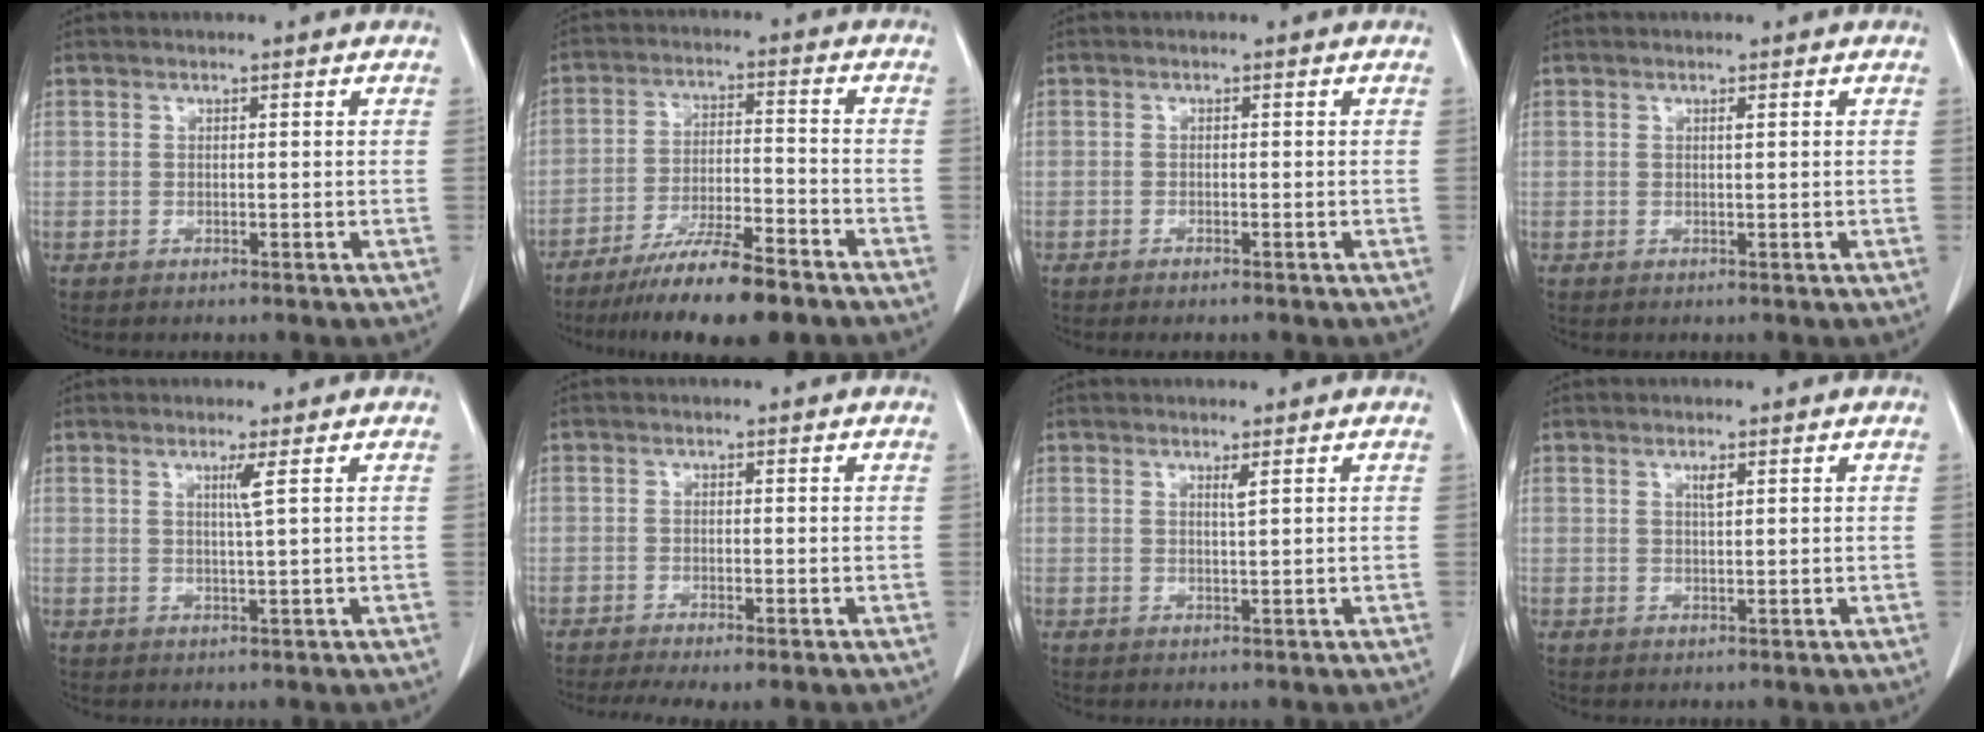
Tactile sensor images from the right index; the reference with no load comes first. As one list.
[{"total": 12.2, "force": [-9.2, 1.2, 7.8], "torque": [-0.128, -0.022, -0.155]}, {"total": 1.0, "force": [-0.8, 0.1, 0.5], "torque": [-0.012, -0.003, -0.011]}, {"total": 0.5, "force": [0.2, 0.0, 0.4], "torque": [-0.009, -0.001, 0.004]}, {"total": 2.0, "force": [0.8, -0.7, 1.7], "torque": [-0.033, -0.008, 0.017]}, {"total": 6.4, "force": [-4.7, 1.6, 4.0], "torque": [-0.059, -0.011, -0.072]}, {"total": 1.1, "force": [0.7, -0.2, 0.9], "torque": [-0.018, -0.007, 0.012]}, {"total": 1.3, "force": [0.7, 0.2, 1.2], "torque": [-0.021, -0.001, 0.011]}]